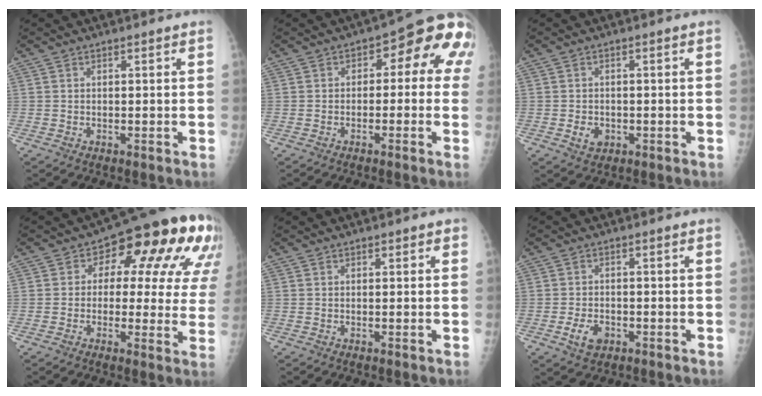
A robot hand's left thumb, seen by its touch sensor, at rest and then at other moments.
{"total": 10.4, "force": [1.0, 6.1, 8.4], "torque": [-0.053, 0.035, -0.003]}
{"total": 3.3, "force": [-1.0, 2.6, 1.7], "torque": [-0.018, 0.003, -0.011]}
{"total": 19.5, "force": [6.1, 10.3, 15.4], "torque": [-0.141, 0.020, 0.068]}
{"total": 1.1, "force": [0.3, 0.9, 0.5], "torque": [0.008, 0.002, -0.002]}
{"total": 4.5, "force": [-2.0, 3.0, 2.8], "torque": [-0.044, 0.008, -0.032]}